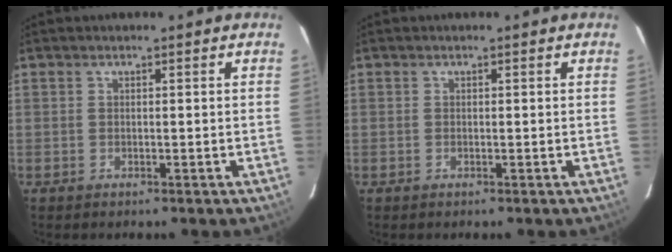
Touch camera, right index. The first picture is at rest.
{"total": 0.0}